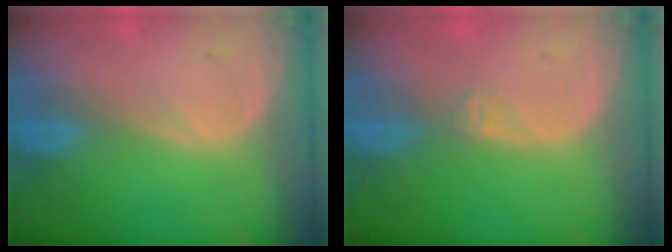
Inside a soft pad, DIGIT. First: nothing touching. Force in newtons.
{"total": 1.1, "press": 0.8, "slide": 0.7}